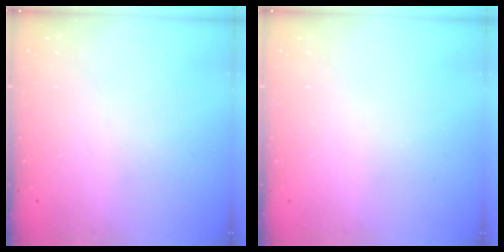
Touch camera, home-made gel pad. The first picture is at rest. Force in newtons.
{"total": 0.0}